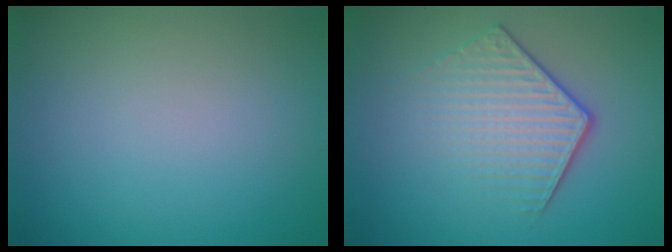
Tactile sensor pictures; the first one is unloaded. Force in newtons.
{"total": 4.2, "press": 3.1, "slide": 2.9}